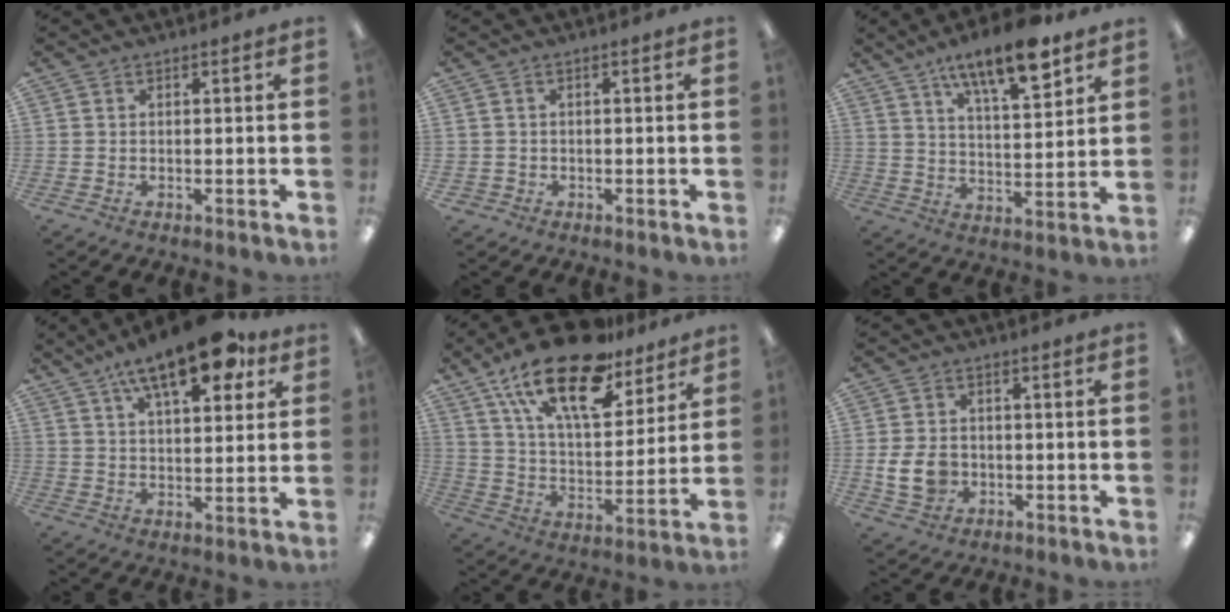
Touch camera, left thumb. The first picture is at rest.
{"total": 1.4, "force": [-0.3, 1.3, 0.0], "torque": [-0.002, 0.004, -0.009]}
{"total": 14.1, "force": [10.1, 4.1, 9.0], "torque": [-0.138, -0.052, 0.169]}
{"total": 16.7, "force": [10.0, 6.5, 11.7], "torque": [-0.178, -0.040, 0.161]}
{"total": 23.5, "force": [15.7, 9.6, 14.5], "torque": [-0.247, -0.084, 0.273]}
{"total": 7.8, "force": [-1.3, 6.0, 4.8], "torque": [-0.099, 0.007, -0.022]}